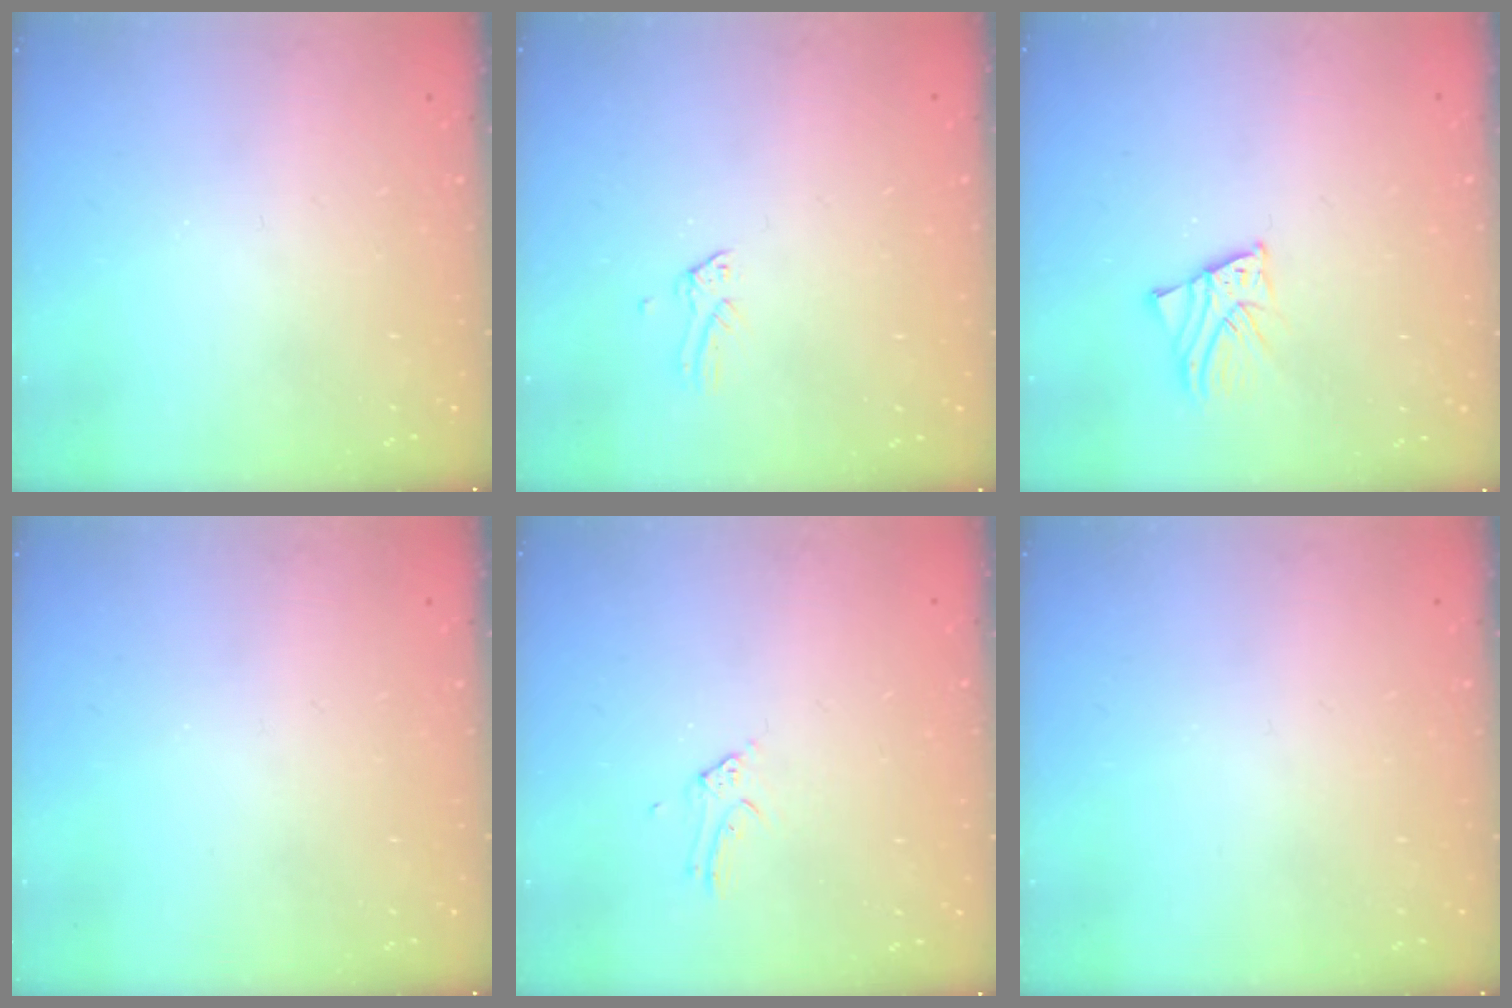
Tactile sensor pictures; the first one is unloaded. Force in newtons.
{"total": 0.0}
{"total": 2.3, "press": 2.3, "slide": 0.3}
{"total": 0.0}
{"total": 2.9, "press": 2.9, "slide": 0.3}
{"total": 0.0}